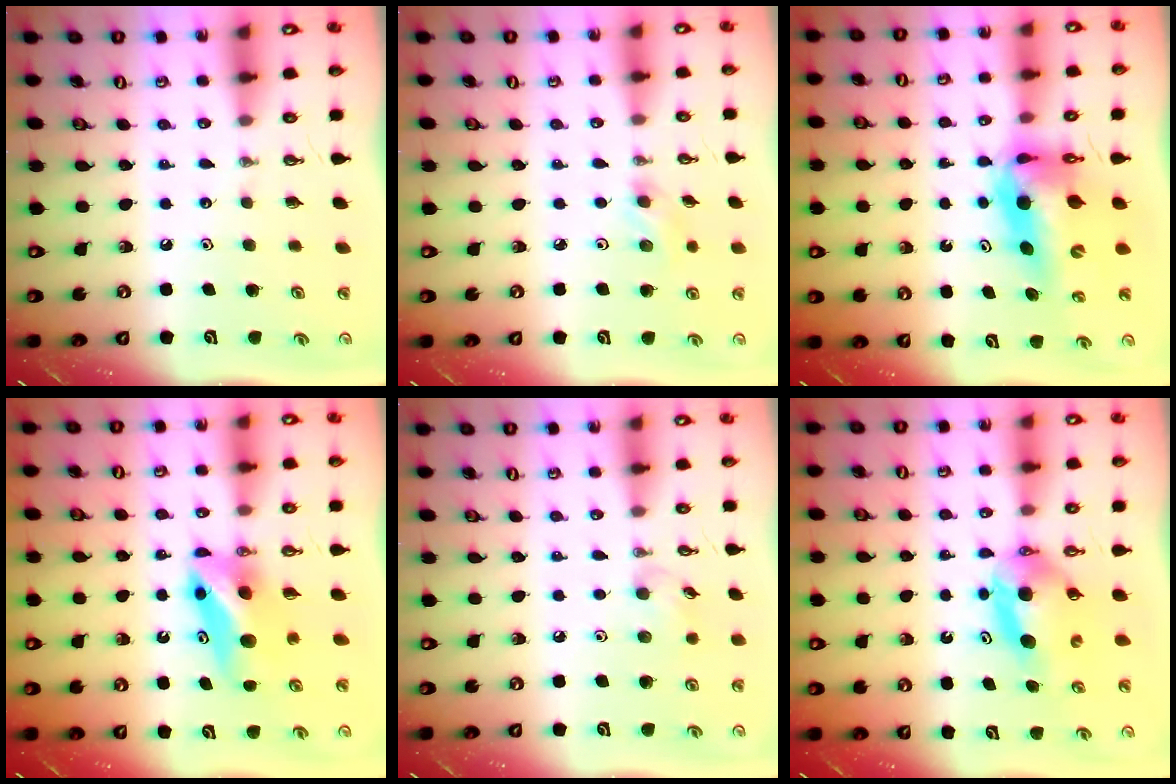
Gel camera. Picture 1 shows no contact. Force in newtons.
{"total": 3.4, "press": 3.4, "slide": 0.5}
{"total": 11.2, "press": 10.9, "slide": 2.6}
{"total": 8.2, "press": 7.4, "slide": 3.4}
{"total": 6.5, "press": 6.4, "slide": 1.3}
{"total": 6.9, "press": 5.2, "slide": 4.6}